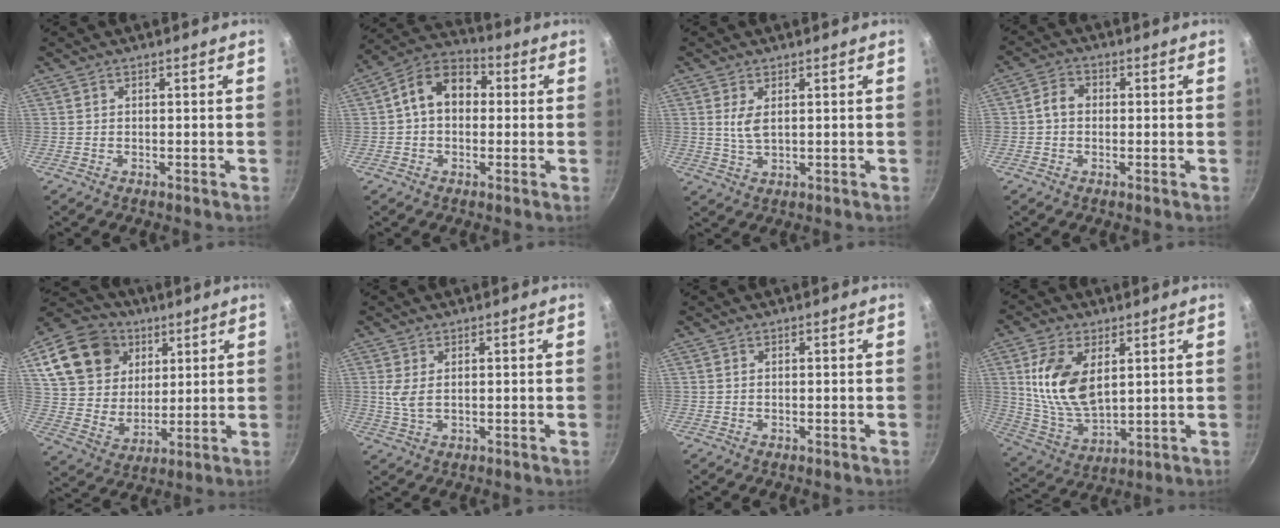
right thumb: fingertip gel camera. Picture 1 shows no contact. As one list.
[{"total": 10.8, "force": [1.1, 7.9, 7.3], "torque": [-0.086, 0.032, -0.004]}, {"total": 3.7, "force": [1.0, 1.8, 3.1], "torque": [-0.059, -0.010, 0.023]}, {"total": 3.6, "force": [-0.1, 3.0, 2.1], "torque": [-0.031, 0.014, -0.012]}, {"total": 19.7, "force": [8.0, 15.3, 9.5], "torque": [-0.165, -0.004, 0.149]}, {"total": 3.3, "force": [0.8, 1.4, 2.9], "torque": [-0.061, -0.005, 0.019]}, {"total": 0.0}, {"total": 14.2, "force": [3.8, 8.0, 11.1], "torque": [-0.205, -0.024, 0.085]}]